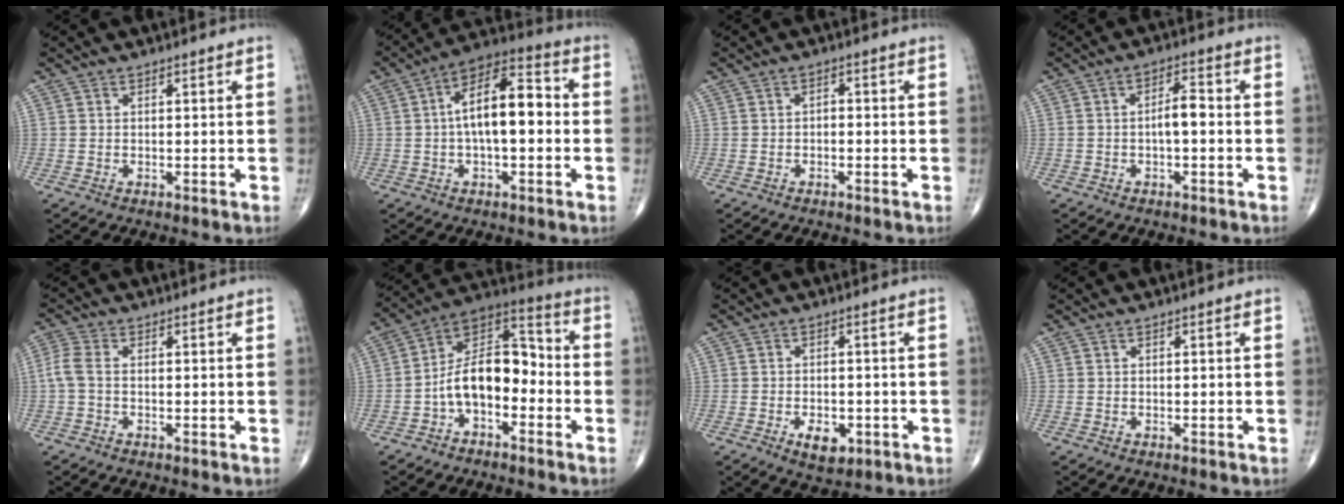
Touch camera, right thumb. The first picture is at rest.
{"total": 13.9, "force": [0.2, 6.2, 12.5], "torque": [-0.198, 0.039, -0.009]}
{"total": 1.2, "force": [-0.5, 0.8, 0.8], "torque": [-0.007, 0.008, -0.012]}
{"total": 4.3, "force": [-0.6, 1.7, 3.9], "torque": [-0.061, 0.016, -0.015]}
{"total": 3.5, "force": [-0.3, 1.8, 2.9], "torque": [-0.079, 0.006, -0.015]}
{"total": 13.1, "force": [-3.5, 7.6, 10.1], "torque": [-0.148, 0.064, -0.073]}
{"total": 5.2, "force": [-2.0, 3.1, 3.7], "torque": [-0.047, 0.002, -0.025]}
{"total": 0.0}